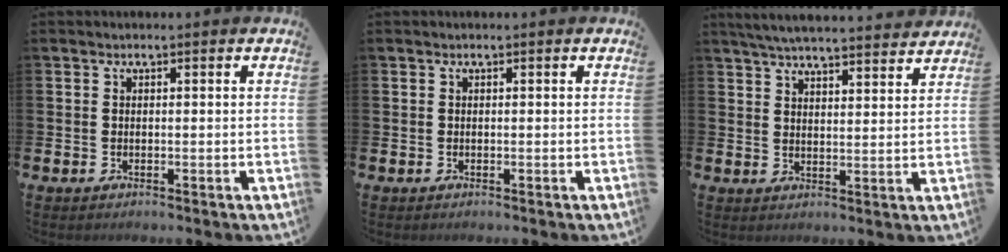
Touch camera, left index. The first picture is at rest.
{"total": 0.0}
{"total": 5.6, "force": [5.5, 0.3, 1.1], "torque": [-0.034, -0.030, 0.098]}